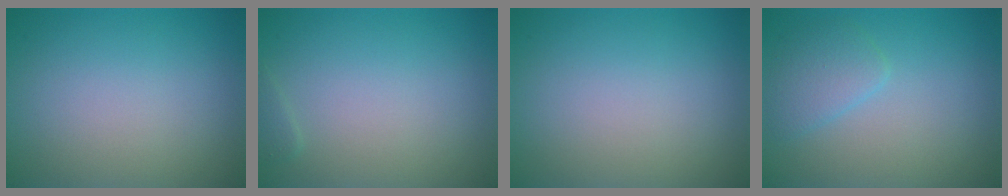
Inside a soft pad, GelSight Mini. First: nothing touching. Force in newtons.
{"total": 0.5, "press": 0.5, "slide": 0.0}
{"total": 0.0}
{"total": 2.2, "press": 2.2, "slide": 0.1}